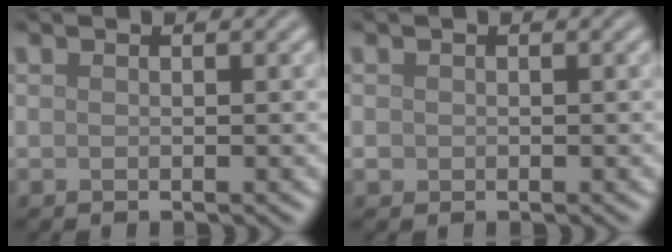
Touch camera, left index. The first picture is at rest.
{"total": 0.8, "force": [-0.2, 0.7, 0.1], "torque": [0.002, -0.004, -0.005]}